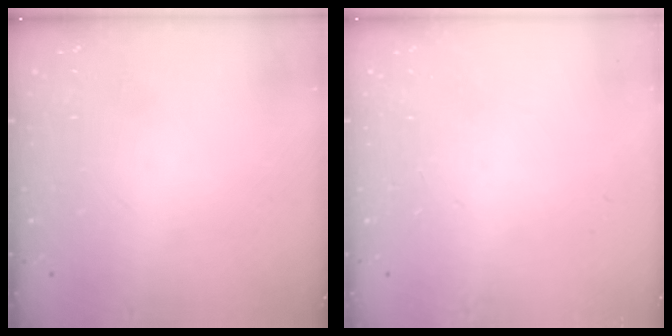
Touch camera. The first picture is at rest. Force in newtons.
{"total": 0.0}